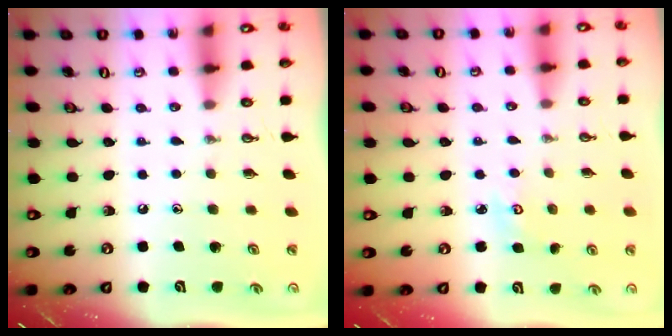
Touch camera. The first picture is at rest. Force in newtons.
{"total": 3.8, "press": 3.8, "slide": 0.5}